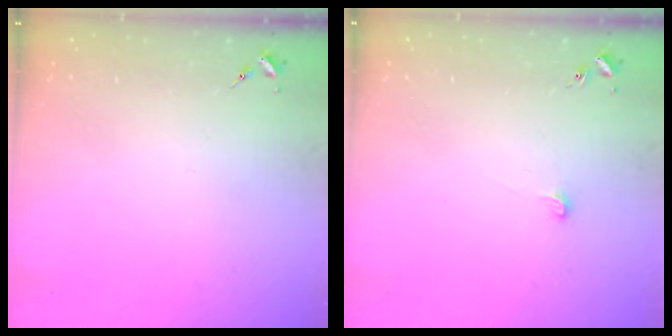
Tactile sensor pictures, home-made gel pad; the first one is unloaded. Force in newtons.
{"total": 3.5, "press": 3.5, "slide": 0.3}